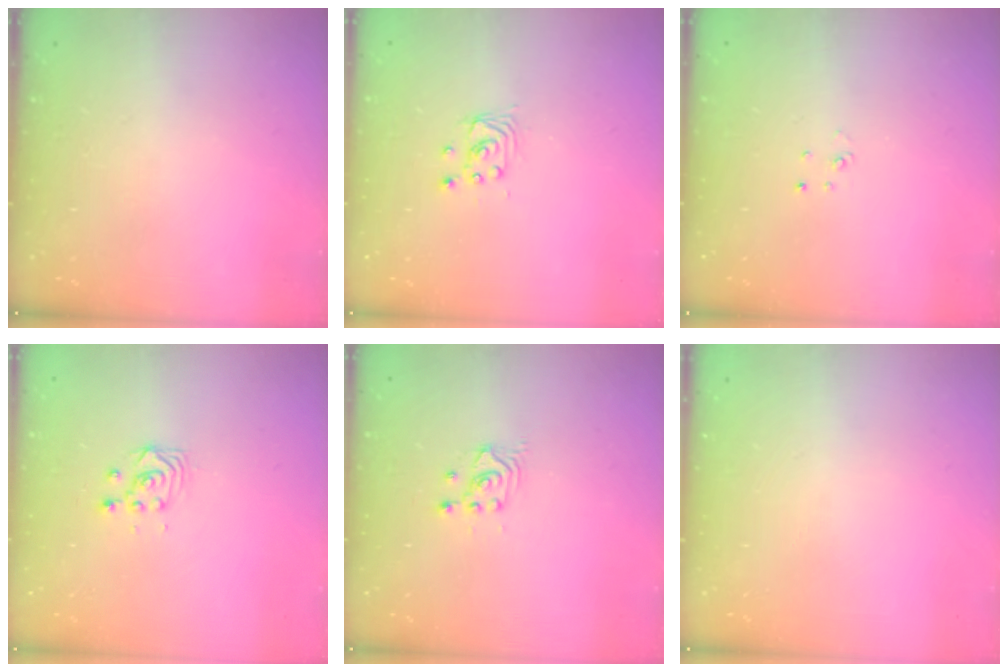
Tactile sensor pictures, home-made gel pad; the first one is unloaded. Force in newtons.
{"total": 2.8, "press": 2.8, "slide": 0.1}
{"total": 2.0, "press": 2.0, "slide": 0.2}
{"total": 3.4, "press": 3.4, "slide": 0.1}
{"total": 2.7, "press": 2.7, "slide": 0.2}
{"total": 0.0}